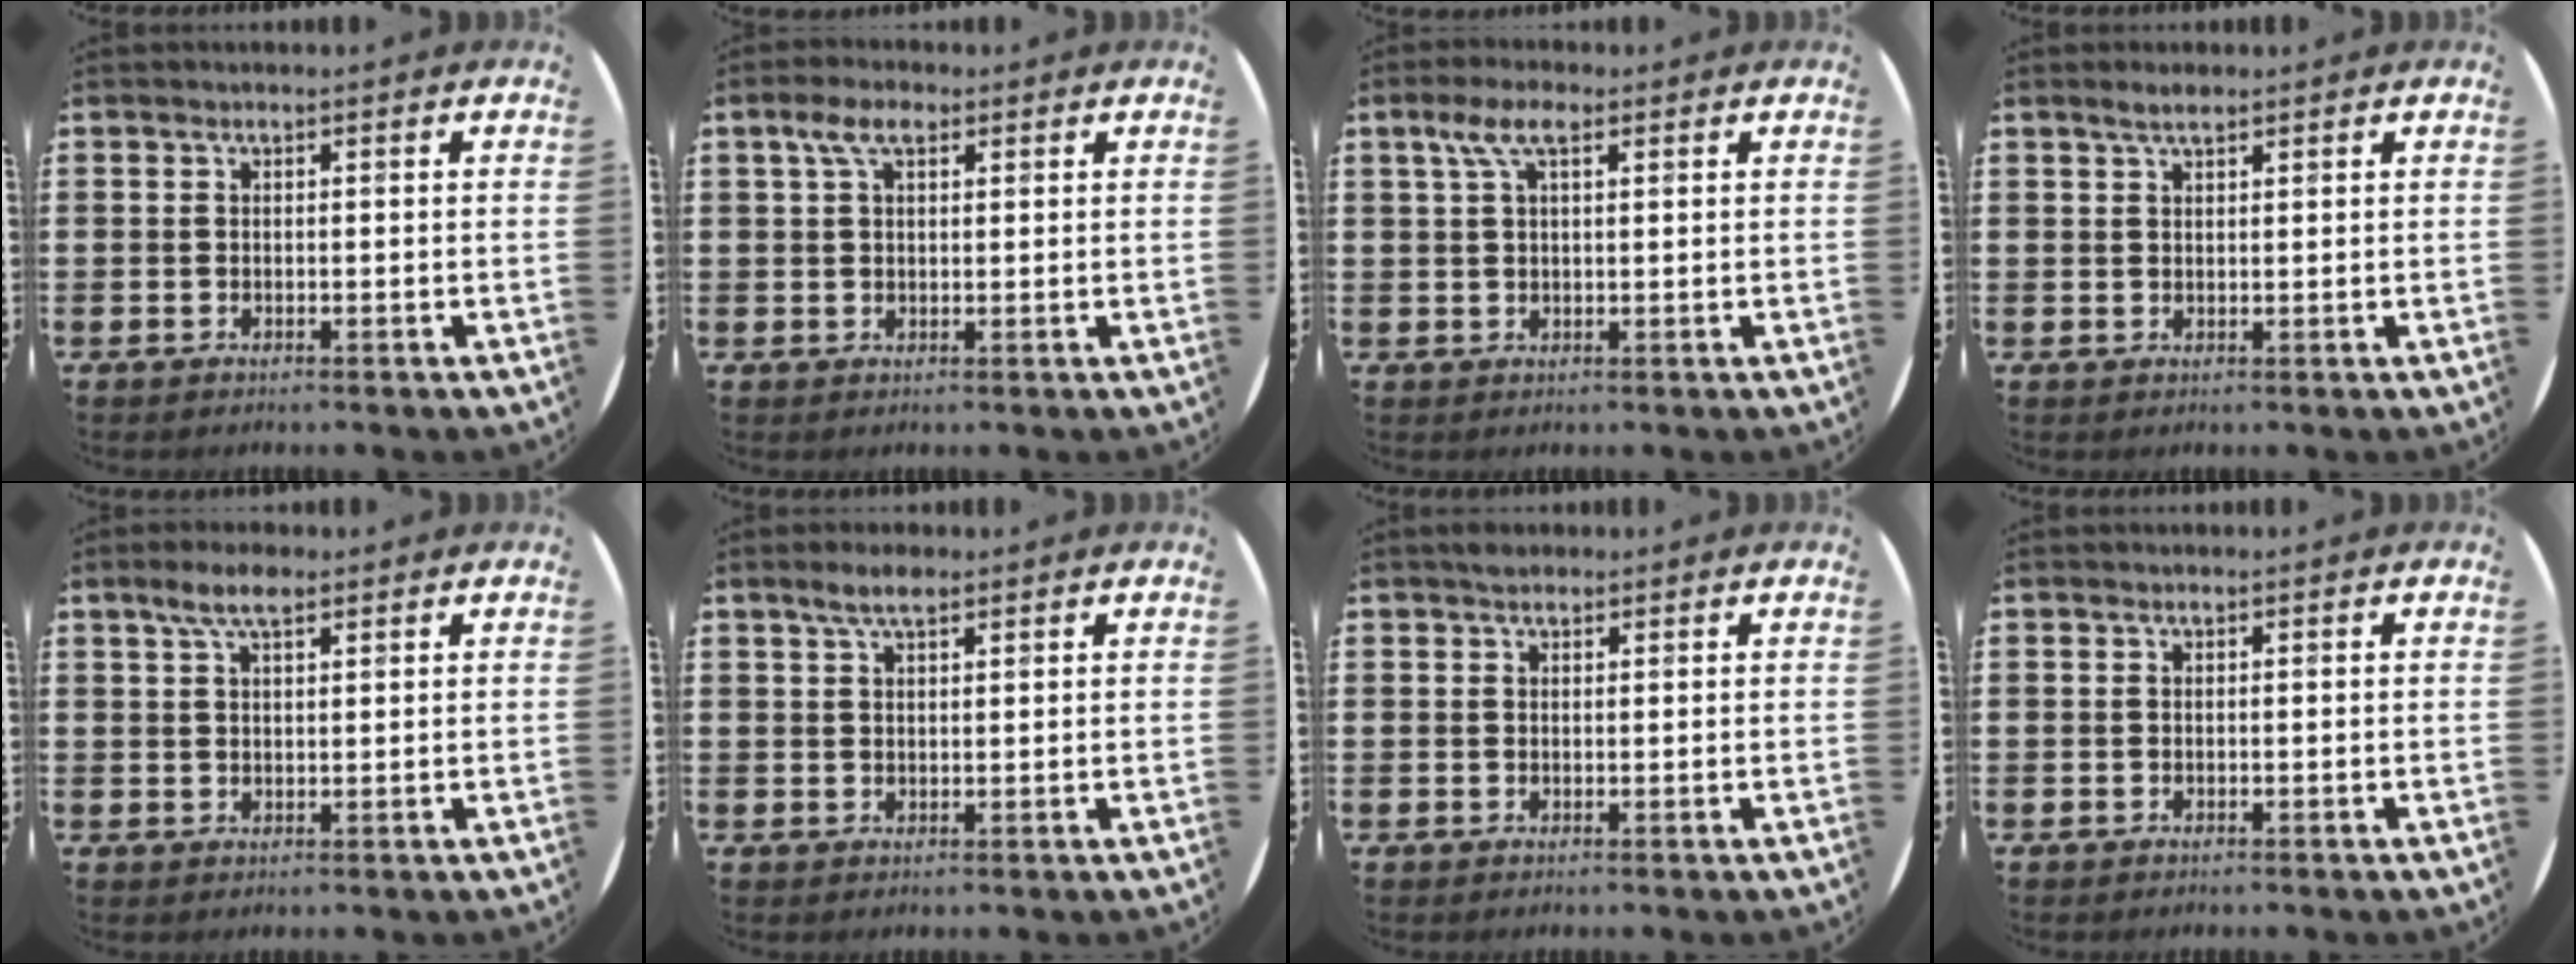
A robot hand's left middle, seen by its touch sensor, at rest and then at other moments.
{"total": 4.0, "force": [2.3, 1.8, 2.7], "torque": [-0.051, 0.005, 0.039]}
{"total": 4.3, "force": [2.4, 1.6, 3.3], "torque": [-0.071, 0.009, 0.040]}
{"total": 1.8, "force": [1.5, 0.4, 0.9], "torque": [-0.019, 0.005, 0.026]}
{"total": 4.4, "force": [2.9, 1.5, 2.8], "torque": [-0.045, 0.001, 0.048]}
{"total": 3.1, "force": [2.2, 0.9, 1.9], "torque": [-0.032, 0.004, 0.037]}
{"total": 1.0, "force": [0.9, 0.5, 0.2], "torque": [0.004, 0.000, 0.015]}
{"total": 0.0}